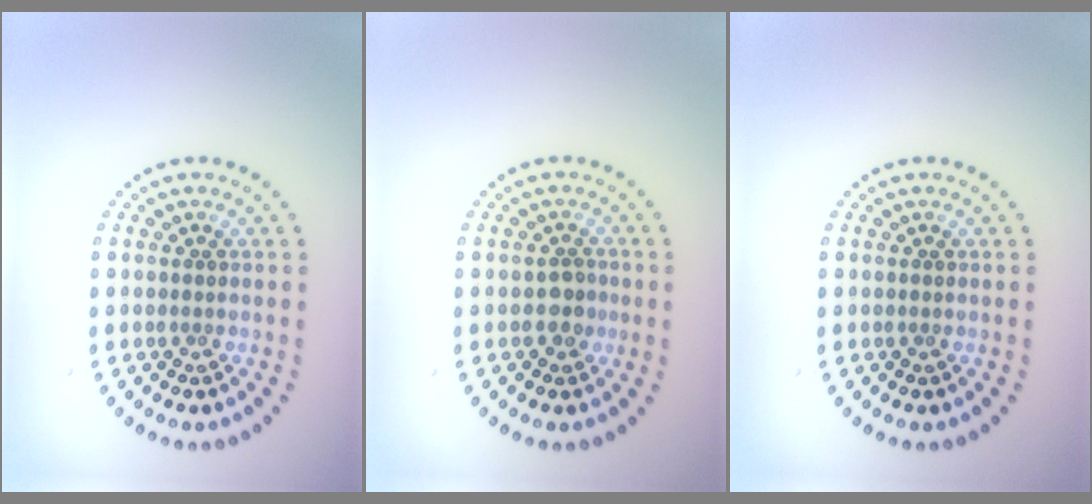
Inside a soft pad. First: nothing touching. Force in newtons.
{"total": 1.6, "press": 1.6, "slide": 0.5}
{"total": 0.0}